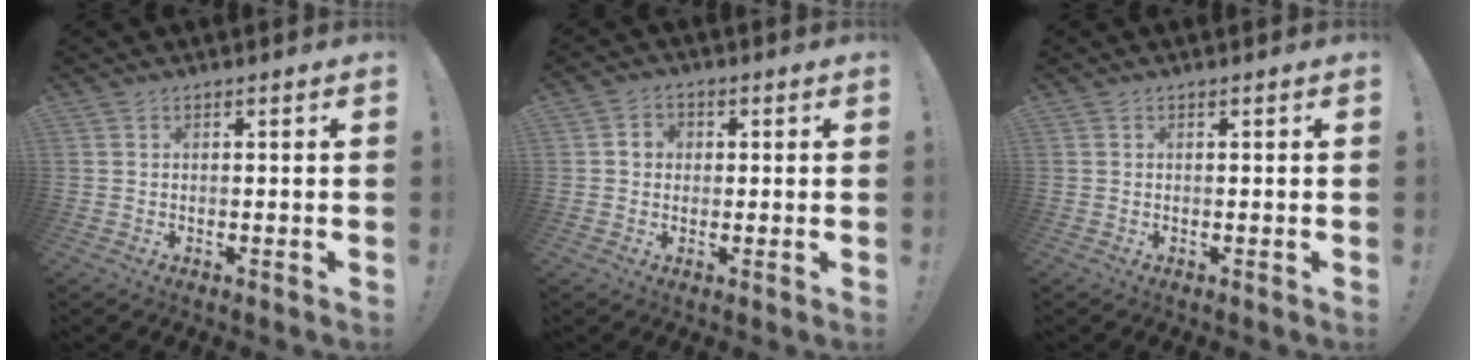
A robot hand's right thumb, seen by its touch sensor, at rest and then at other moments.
{"total": 3.7, "force": [0.2, 3.4, 1.6], "torque": [-0.020, 0.008, 0.003]}
{"total": 0.0}